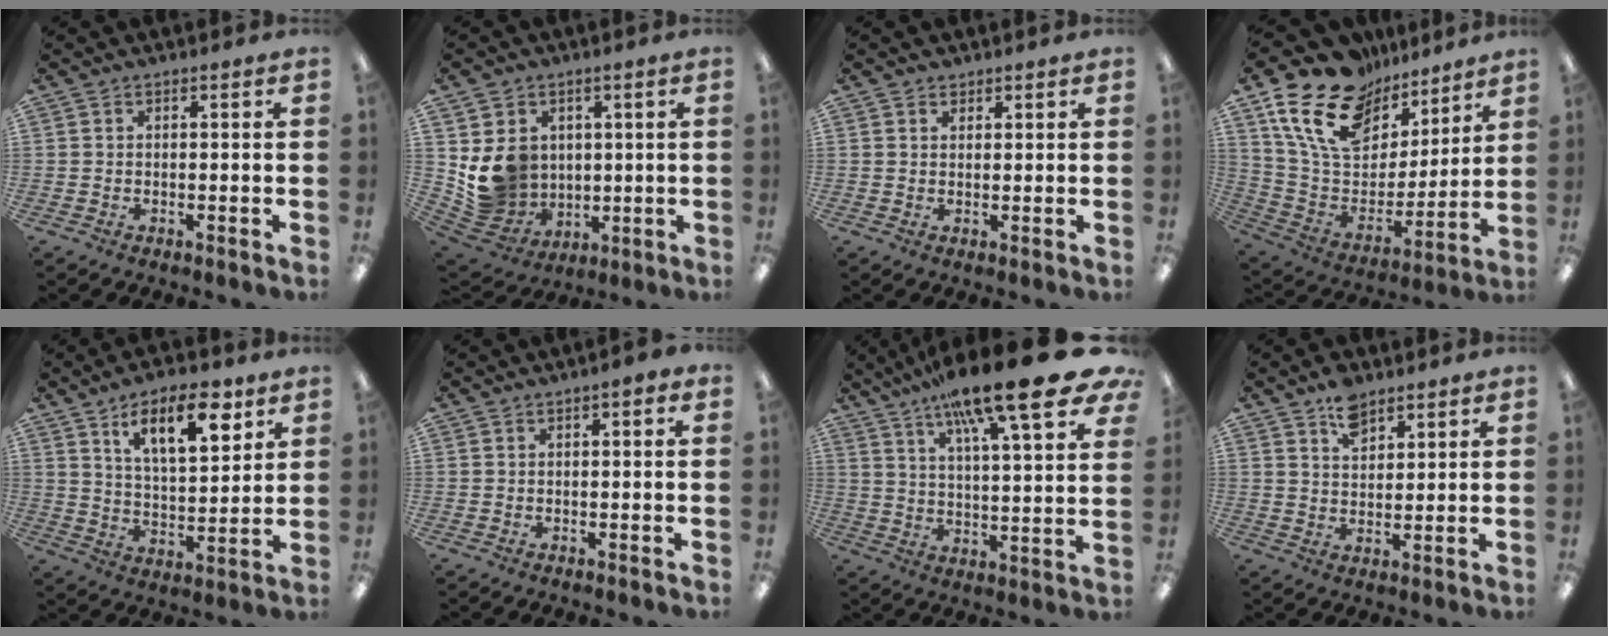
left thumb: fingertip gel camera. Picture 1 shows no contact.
{"total": 10.4, "force": [2.9, 9.6, 2.7], "torque": [-0.071, -0.020, 0.070]}
{"total": 1.8, "force": [1.4, 1.0, -0.1], "torque": [0.010, -0.004, 0.025]}
{"total": 20.1, "force": [13.4, 11.8, 9.2], "torque": [-0.181, -0.076, 0.249]}
{"total": 14.3, "force": [8.6, 5.7, 9.8], "torque": [-0.134, -0.039, 0.141]}
{"total": 1.9, "force": [0.6, 0.5, 1.7], "torque": [-0.019, -0.001, 0.006]}
{"total": 22.5, "force": [15.3, 5.1, 15.7], "torque": [-0.247, -0.090, 0.242]}
{"total": 6.8, "force": [4.8, 3.8, 2.9], "torque": [-0.041, -0.018, 0.084]}